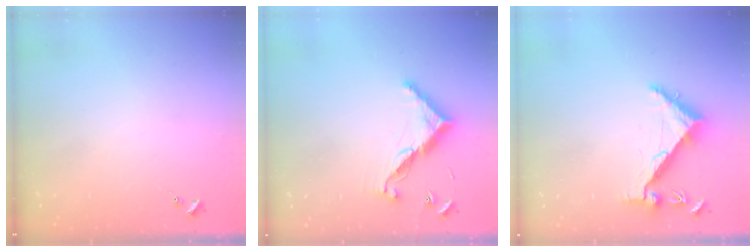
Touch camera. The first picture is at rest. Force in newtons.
{"total": 10.7, "press": 10.7, "slide": 0.4}
{"total": 6.3, "press": 6.2, "slide": 0.7}